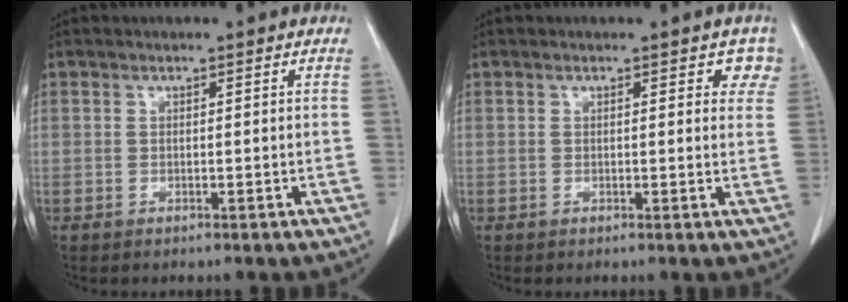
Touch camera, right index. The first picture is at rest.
{"total": 3.4, "force": [2.3, 1.8, 1.7], "torque": [0.000, 0.004, 0.013]}